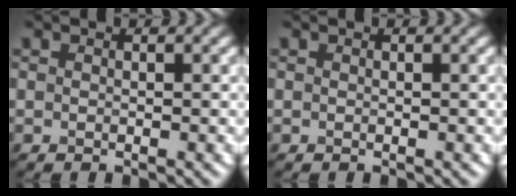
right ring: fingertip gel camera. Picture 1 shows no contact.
{"total": 0.0}